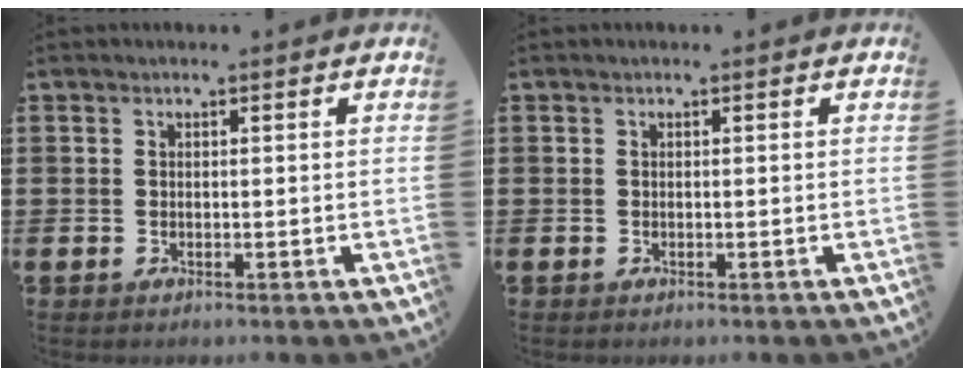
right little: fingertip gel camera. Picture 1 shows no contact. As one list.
[{"total": 0.0}]